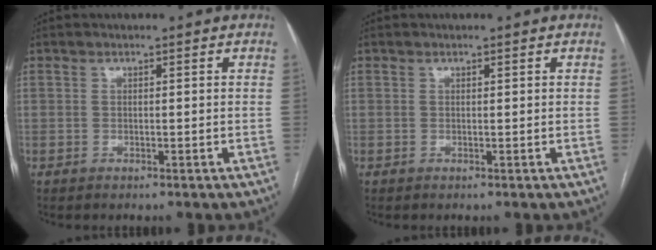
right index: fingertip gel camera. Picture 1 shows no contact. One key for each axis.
{"total": 0.0}